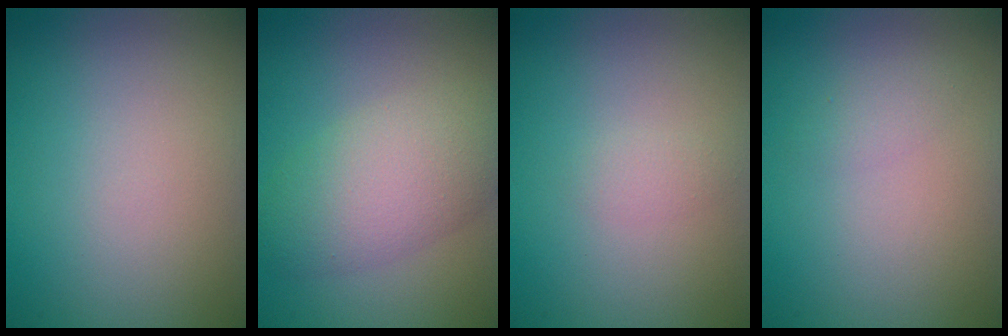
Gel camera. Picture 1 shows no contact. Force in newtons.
{"total": 5.7, "press": 5.7, "slide": 0.1}
{"total": 0.8, "press": 0.8, "slide": 0.1}
{"total": 0.9, "press": 0.9, "slide": 0.1}